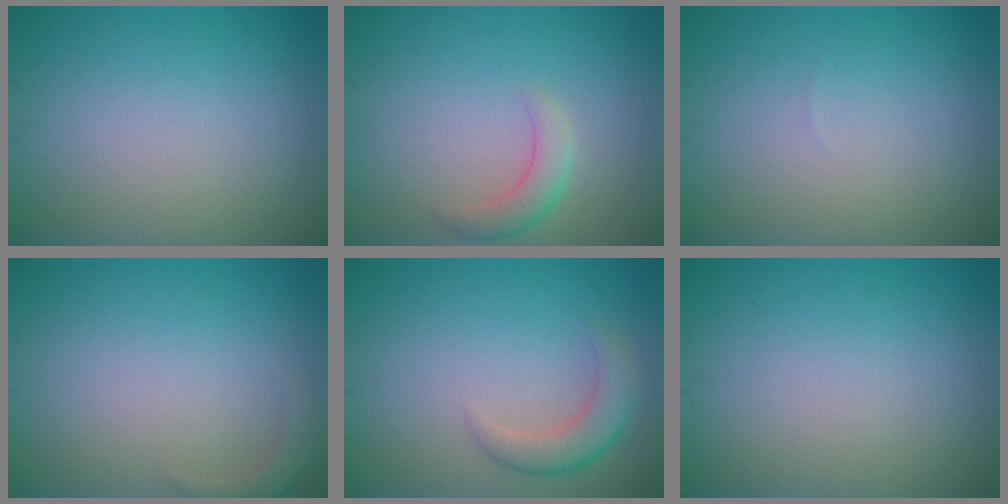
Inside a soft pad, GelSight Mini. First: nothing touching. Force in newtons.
{"total": 2.4, "press": 2.4, "slide": 0.2}
{"total": 0.0}
{"total": 1.6, "press": 1.6, "slide": 0.3}
{"total": 3.0, "press": 3.0, "slide": 0.1}
{"total": 0.0}